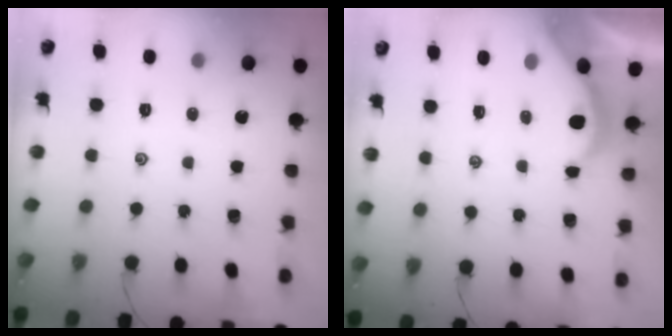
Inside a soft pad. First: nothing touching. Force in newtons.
{"total": 2.9, "press": 2.9, "slide": 0.2}